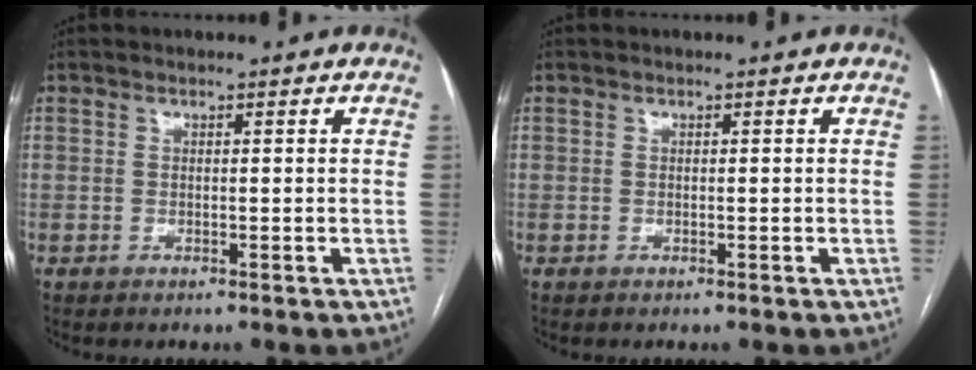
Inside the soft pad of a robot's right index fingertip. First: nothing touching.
{"total": 0.0}